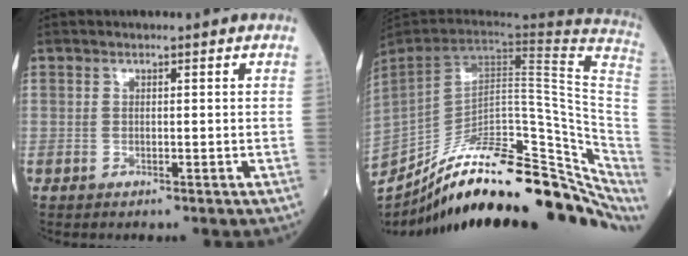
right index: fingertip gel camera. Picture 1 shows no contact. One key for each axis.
{"total": 34.0, "fx": -23.6, "fy": 9.8, "fz": 22.5, "tx": -0.295, "ty": -0.021, "tz": -0.342}